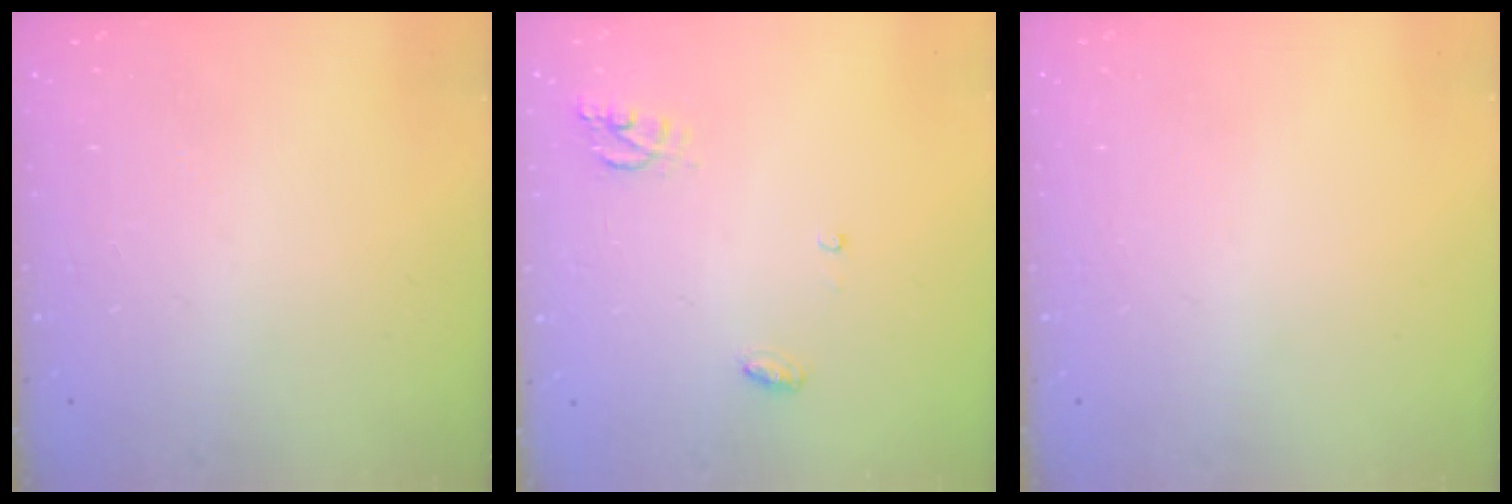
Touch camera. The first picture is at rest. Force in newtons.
{"total": 5.3, "press": 5.3, "slide": 0.3}
{"total": 0.0}